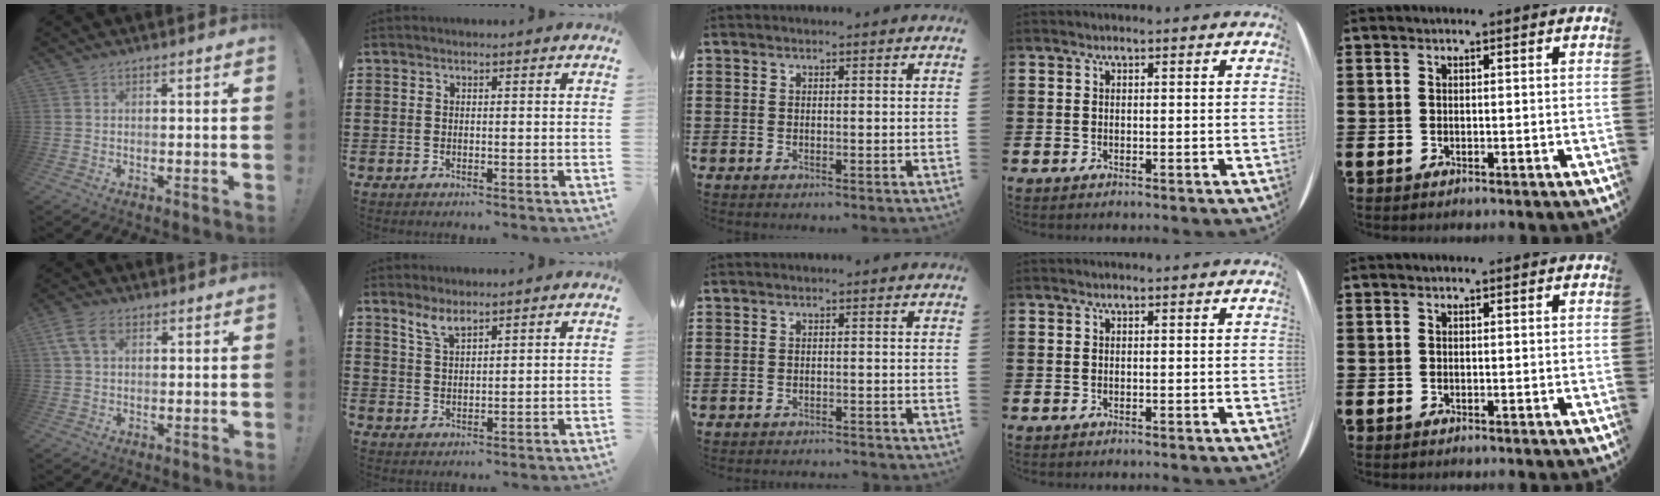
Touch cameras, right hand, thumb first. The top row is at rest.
{"thumb": {"total": 7.0, "force": [2.6, 4.4, 4.7], "torque": [-0.097, 0.000, 0.051]}, "index": {"total": 3.3, "force": [2.6, 0.9, 1.8], "torque": [-0.043, 0.003, 0.049]}, "middle": {"total": 1.3, "force": [-1.3, 0.0, 0.1], "torque": [-0.005, 0.002, -0.027]}}